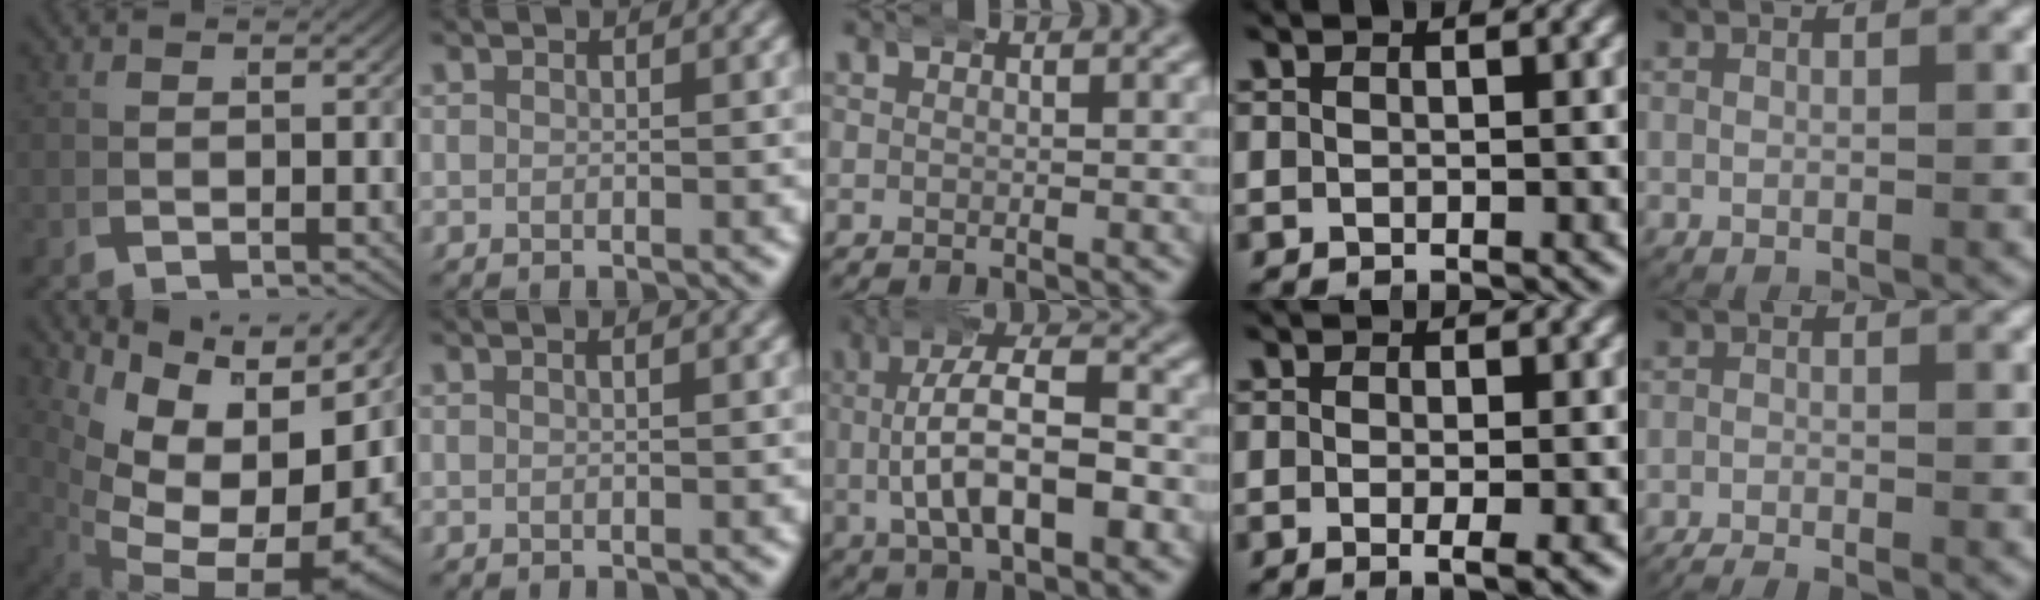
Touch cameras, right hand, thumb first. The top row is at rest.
{"thumb": {"total": 18.1, "force": [0.2, 11.3, 14.2], "torque": [-0.248, -0.041, 0.033]}, "index": {"total": 0.5, "force": [0.0, -0.1, 0.5], "torque": [-0.008, 0.003, 0.000]}, "middle": {"total": 8.2, "force": [-0.8, 4.1, 7.1], "torque": [-0.119, -0.003, -0.012]}, "ring": {"total": 2.4, "force": [-0.9, 0.2, 2.3], "torque": [-0.040, -0.015, -0.010]}, "little": {"total": 3.4, "force": [-3.2, 0.9, 0.7], "torque": [-0.018, -0.015, -0.048]}}